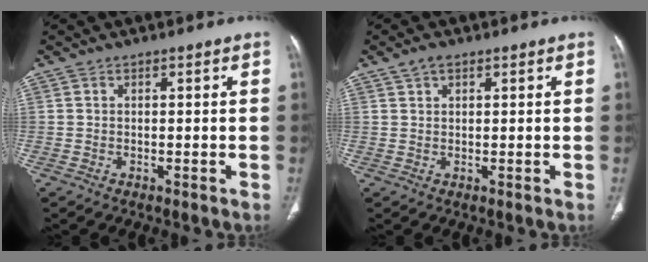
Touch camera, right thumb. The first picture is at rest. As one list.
[{"total": 2.1, "force": [1.3, 1.2, 1.2], "torque": [-0.020, 0.003, 0.025]}]